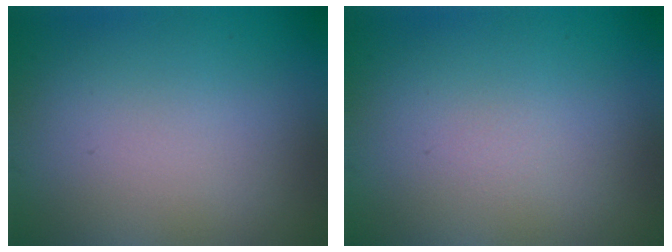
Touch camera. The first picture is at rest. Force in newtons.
{"total": 0.0}